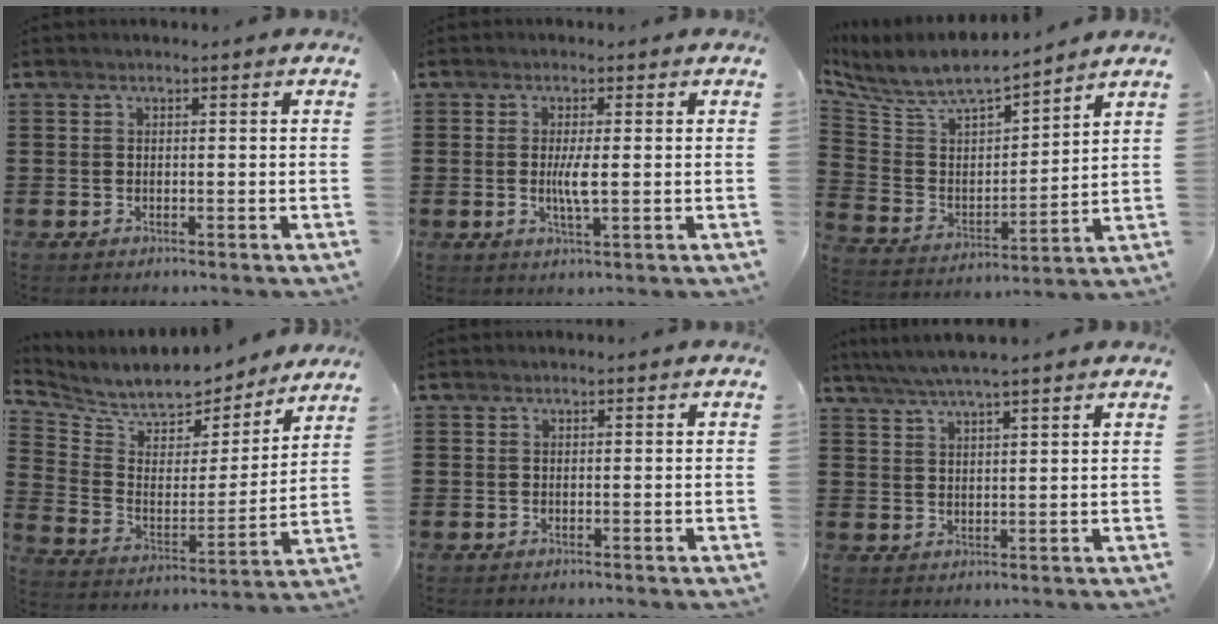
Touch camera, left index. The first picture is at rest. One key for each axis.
{"total": 3.7, "fx": 0.0, "fy": 0.5, "fz": 3.7, "tx": -0.074, "ty": -0.005, "tz": -0.004}
{"total": 7.9, "fx": 7.1, "fy": 1.7, "fz": 3.0, "tx": -0.094, "ty": -0.048, "tz": 0.120}
{"total": 7.6, "fx": 7.2, "fy": 2.1, "fz": 1.3, "tx": -0.070, "ty": -0.053, "tz": 0.123}
{"total": 0.0}
{"total": 4.5, "fx": 3.8, "fy": -0.1, "fz": 2.3, "tx": -0.054, "ty": -0.010, "tz": 0.068}